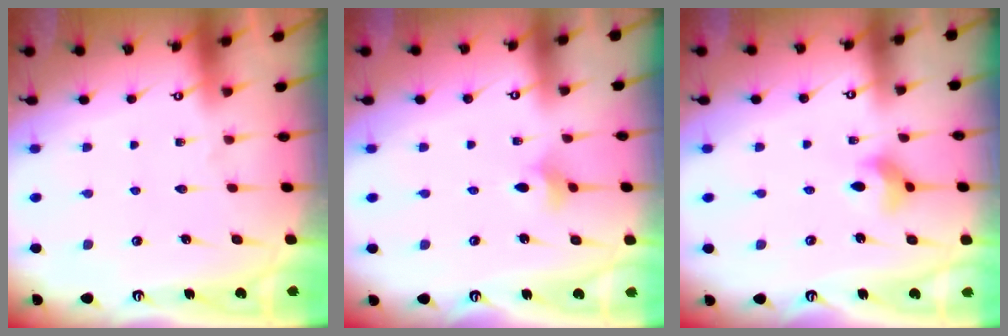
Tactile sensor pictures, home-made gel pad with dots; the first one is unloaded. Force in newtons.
{"total": 3.7, "press": 3.7, "slide": 0.4}
{"total": 5.8, "press": 5.7, "slide": 0.6}